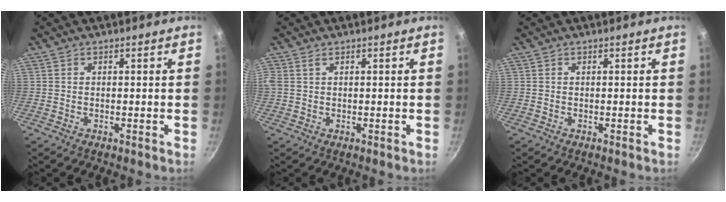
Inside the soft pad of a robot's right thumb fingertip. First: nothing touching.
{"total": 1.2, "force": [0.7, 0.7, 0.8], "torque": [-0.018, 0.003, 0.016]}
{"total": 0.0}